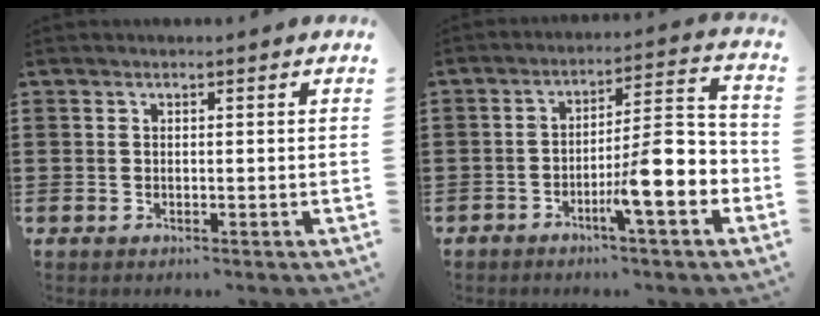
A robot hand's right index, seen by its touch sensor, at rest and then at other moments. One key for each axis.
{"total": 9.8, "fx": -4.5, "fy": 1.8, "fz": 8.5, "tx": -0.129, "ty": -0.004, "tz": -0.082}